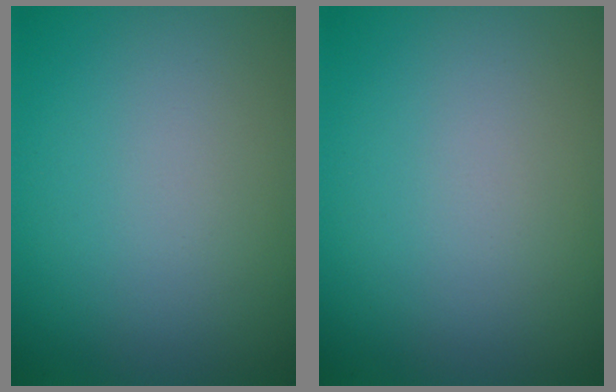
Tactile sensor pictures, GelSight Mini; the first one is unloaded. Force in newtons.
{"total": 0.0}